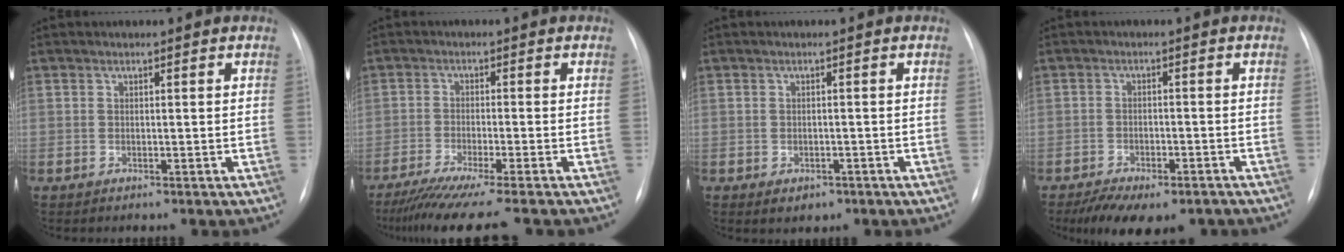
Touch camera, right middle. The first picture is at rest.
{"total": 10.8, "force": [-9.1, -1.2, 5.7], "torque": [-0.072, -0.038, -0.142]}
{"total": 2.4, "force": [-1.3, 1.7, 1.1], "torque": [-0.010, 0.002, -0.006]}
{"total": 11.3, "force": [-8.4, 4.8, 5.8], "torque": [-0.089, -0.003, -0.118]}